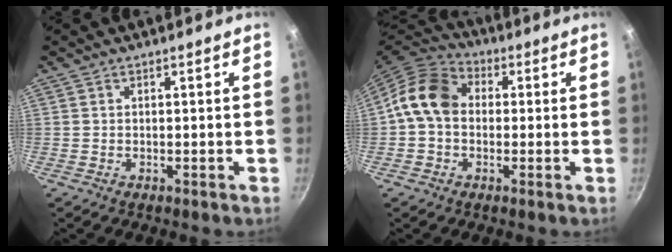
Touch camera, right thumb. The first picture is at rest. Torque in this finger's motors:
{"motor_torque": [0.14, 0.14, 0.18, 0.16, 0.10]}